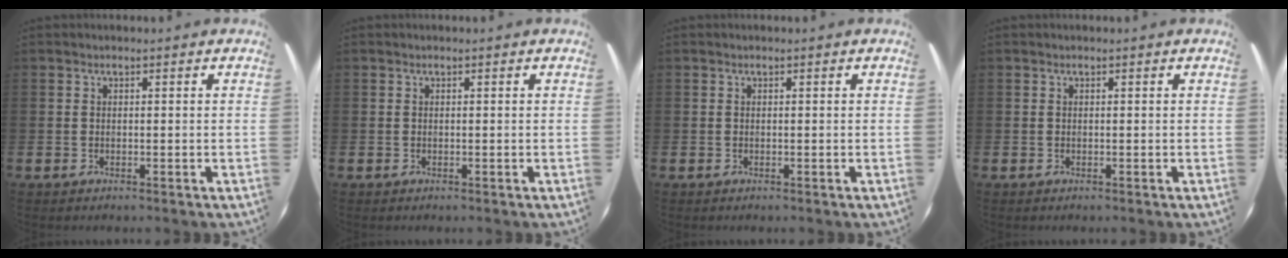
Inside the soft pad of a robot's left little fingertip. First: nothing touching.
{"total": 0.0}
{"total": 0.0}
{"total": 0.0}